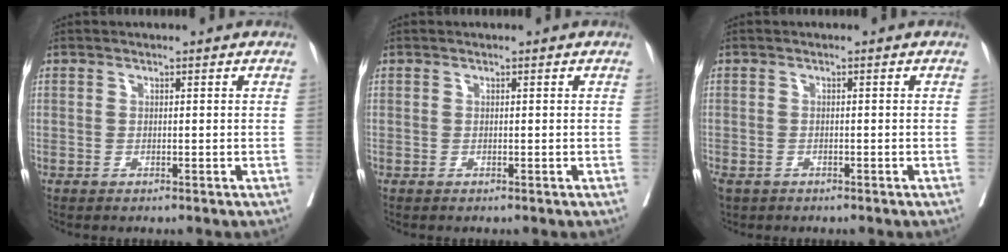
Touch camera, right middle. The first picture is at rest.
{"total": 0.0}
{"total": 2.6, "force": [-1.9, 1.2, 1.4], "torque": [-0.032, -0.004, -0.024]}